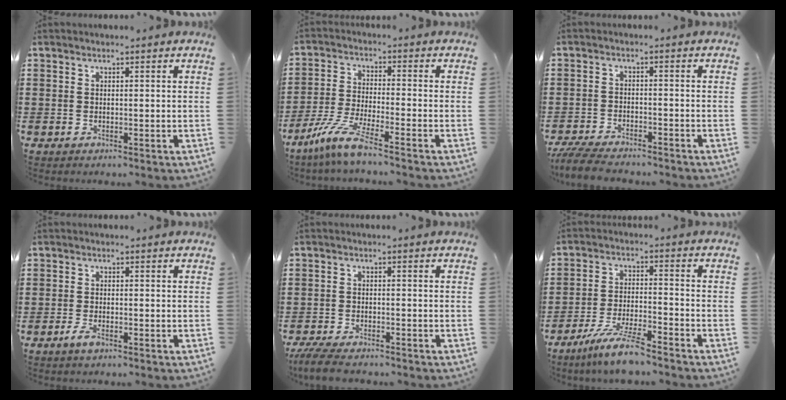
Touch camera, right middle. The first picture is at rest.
{"total": 7.2, "force": [-5.3, 0.1, 4.8], "torque": [-0.118, -0.019, -0.110]}
{"total": 4.9, "force": [-4.7, 0.6, 1.4], "torque": [-0.040, -0.004, -0.097]}
{"total": 2.1, "force": [-1.1, 0.6, 1.6], "torque": [-0.036, -0.003, -0.024]}
{"total": 3.9, "force": [-3.6, 0.5, 1.4], "torque": [-0.036, -0.006, -0.074]}
{"total": 7.9, "force": [-6.6, 0.5, 4.3], "torque": [-0.091, -0.009, -0.127]}